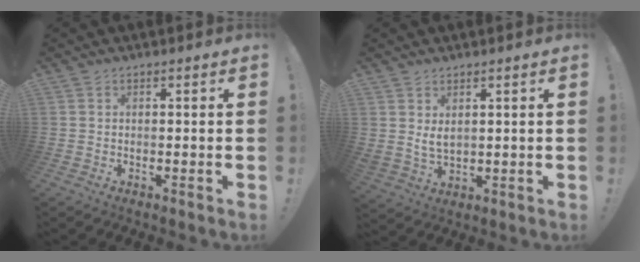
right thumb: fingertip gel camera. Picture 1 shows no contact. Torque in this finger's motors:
{"motor_torque": [0.48, 0.46, 0.45, 0.11, 0.03]}